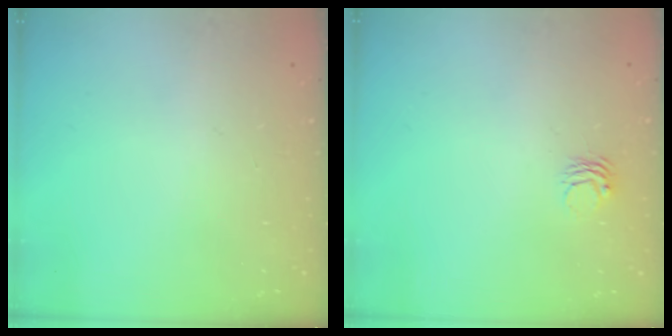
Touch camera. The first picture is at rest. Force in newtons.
{"total": 2.7, "press": 2.7, "slide": 0.2}